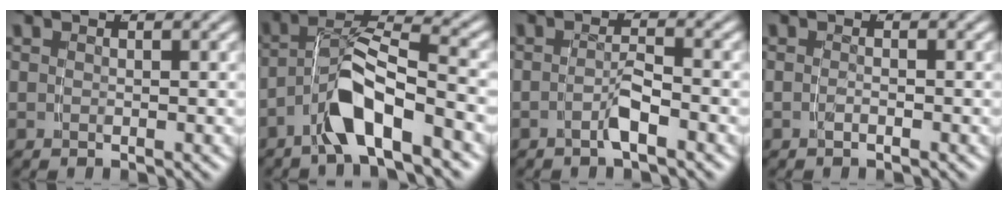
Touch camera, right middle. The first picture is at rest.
{"total": 4.9, "force": [-2.5, 1.4, 4.0], "torque": [-0.074, 0.005, -0.044]}
{"total": 2.3, "force": [-1.7, -0.2, 1.5], "torque": [-0.020, 0.000, -0.030]}
{"total": 0.9, "force": [-0.8, -0.3, 0.3], "torque": [-0.009, -0.002, -0.012]}